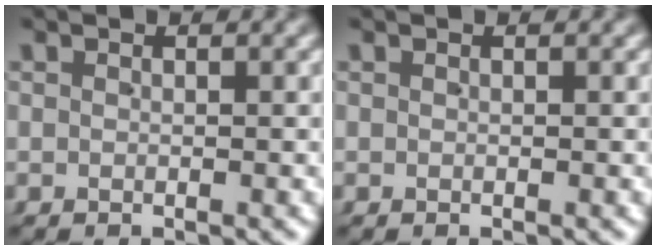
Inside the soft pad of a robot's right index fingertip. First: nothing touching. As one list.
[{"total": 0.0}]